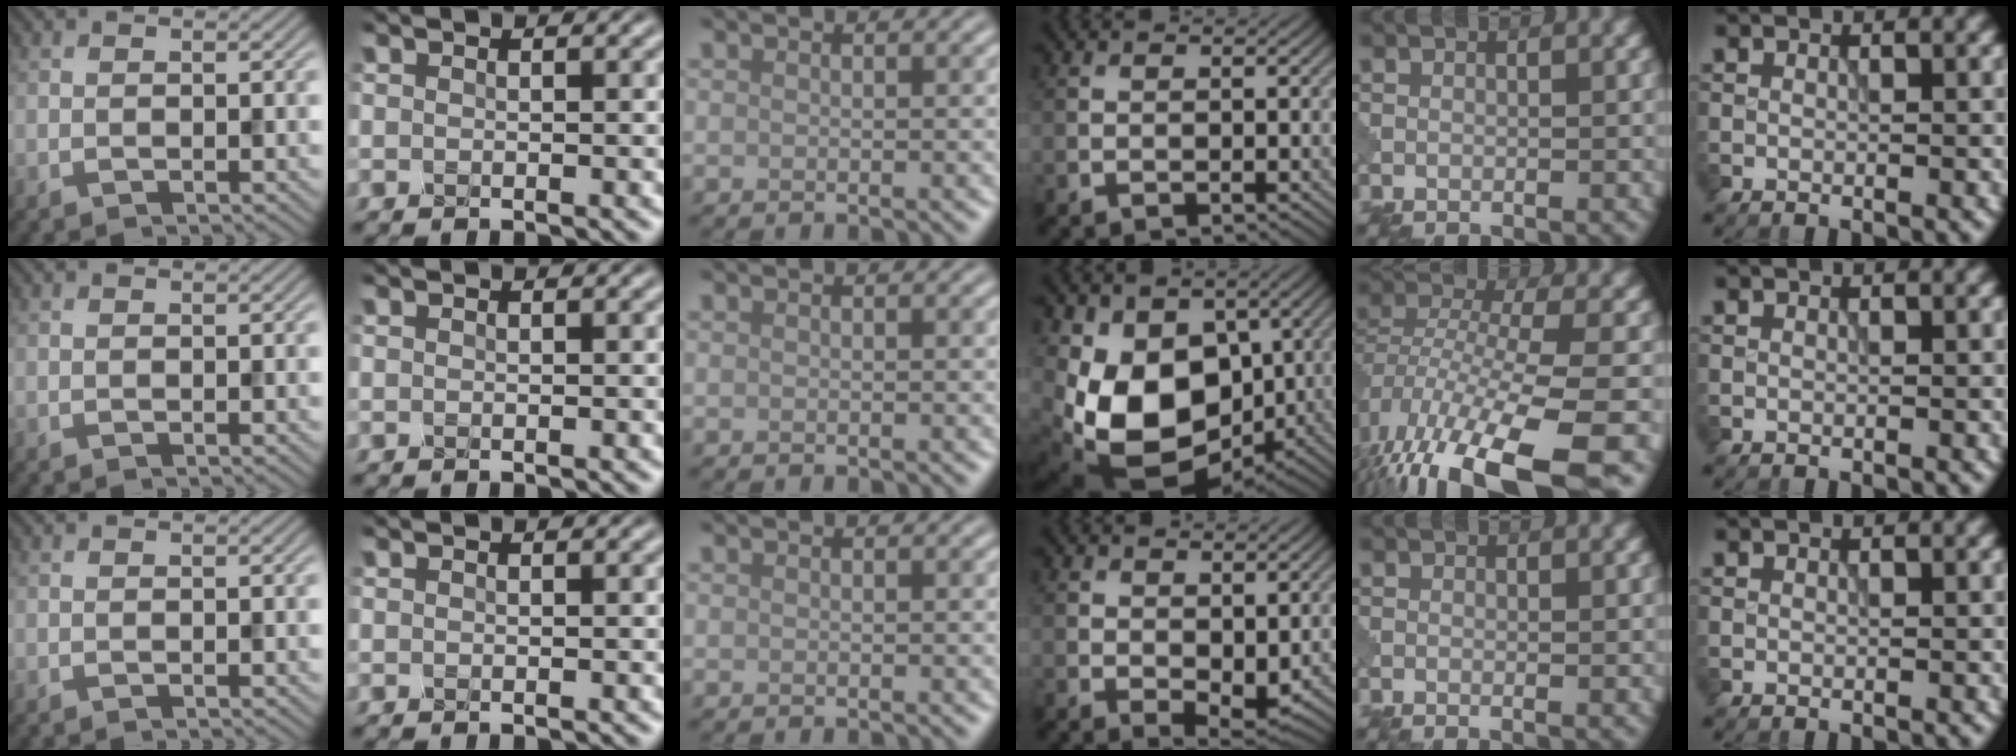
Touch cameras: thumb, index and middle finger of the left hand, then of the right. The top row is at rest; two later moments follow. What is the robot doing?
{"motion": "squeeze", "object": "foam earplug"}